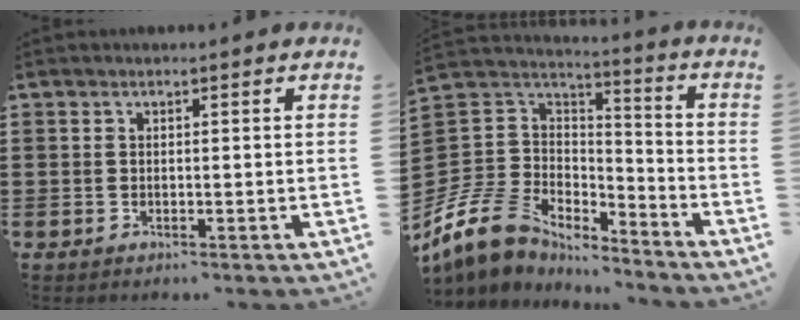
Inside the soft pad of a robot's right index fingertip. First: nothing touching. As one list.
[{"total": 11.2, "force": [-8.3, 6.7, 3.4], "torque": [-0.118, 0.016, -0.166]}]